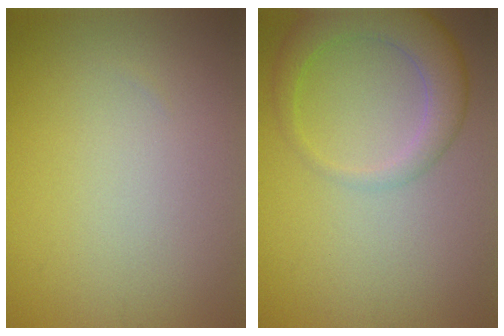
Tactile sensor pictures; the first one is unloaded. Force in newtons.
{"total": 4.6, "press": 4.6, "slide": 0.2}